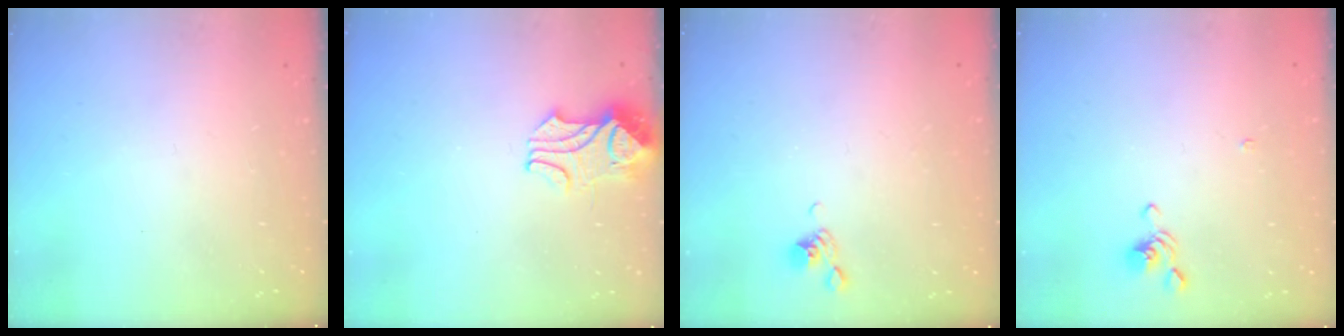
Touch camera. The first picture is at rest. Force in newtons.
{"total": 2.1, "press": 2.0, "slide": 0.7}
{"total": 5.4, "press": 5.4, "slide": 0.3}
{"total": 3.2, "press": 3.2, "slide": 0.7}